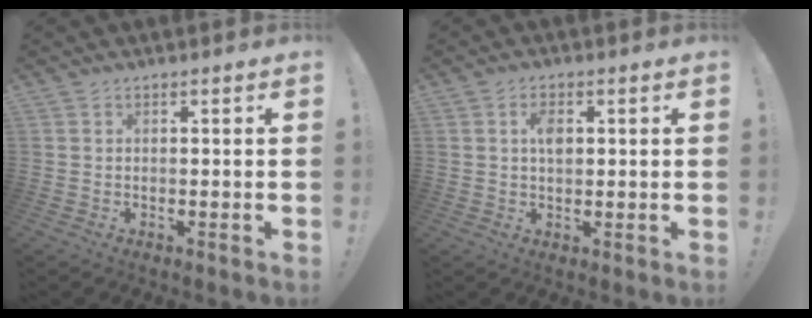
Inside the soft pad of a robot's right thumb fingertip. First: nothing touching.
{"total": 4.4, "force": [0.9, 2.5, 3.4], "torque": [-0.054, 0.001, 0.012]}